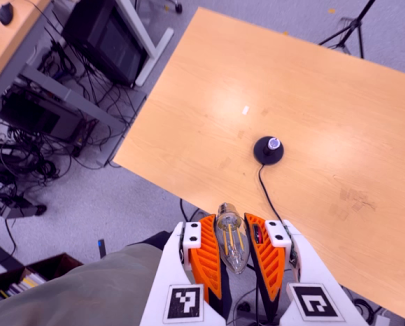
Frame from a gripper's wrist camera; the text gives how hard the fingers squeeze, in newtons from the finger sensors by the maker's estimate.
{"total": 22.4, "left": 24.8, "right": 20.1}